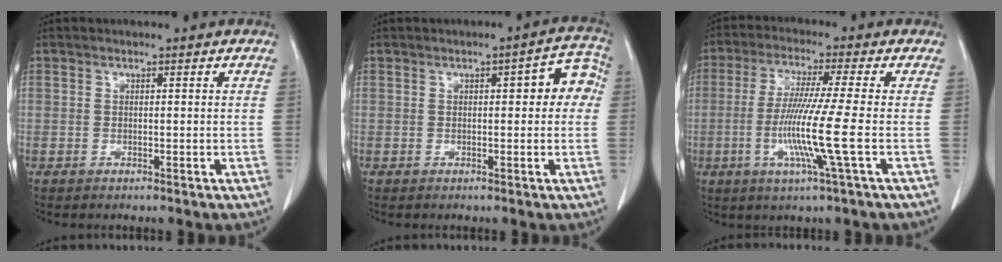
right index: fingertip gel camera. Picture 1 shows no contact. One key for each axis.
{"total": 5.8, "fx": 0.9, "fy": 2.0, "fz": 5.3, "tx": -0.051, "ty": 0.026, "tz": 0.005}
{"total": 10.4, "fx": -2.3, "fy": -1.6, "fz": 10.0, "tx": -0.205, "ty": -0.021, "tz": -0.050}